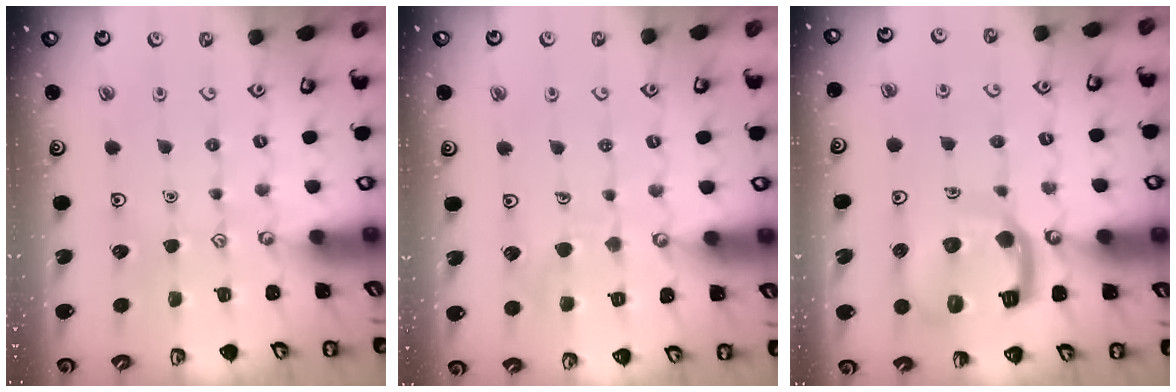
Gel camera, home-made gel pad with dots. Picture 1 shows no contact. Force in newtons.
{"total": 6.4, "press": 6.4, "slide": 0.5}
{"total": 15.1, "press": 14.9, "slide": 1.8}